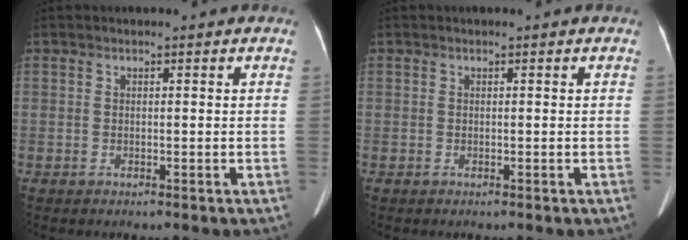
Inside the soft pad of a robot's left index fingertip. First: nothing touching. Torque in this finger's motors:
{"motor_torque": [-0.02, -0.04, 0.04, 0.01]}